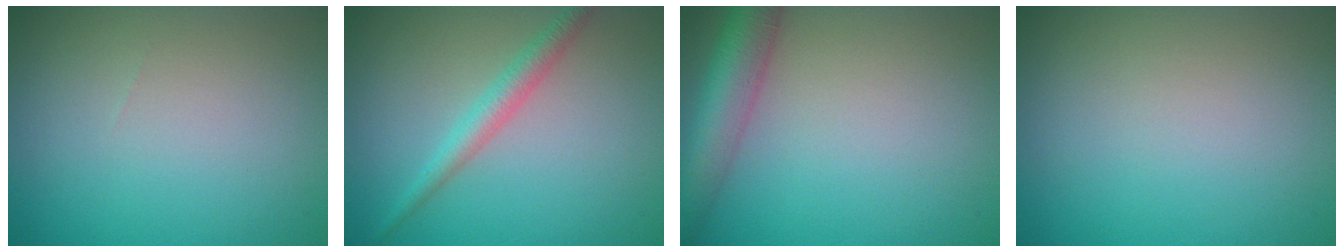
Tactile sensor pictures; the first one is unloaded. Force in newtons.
{"total": 2.3, "press": 2.3, "slide": 0.1}
{"total": 5.6, "press": 5.6, "slide": 0.2}
{"total": 0.0}